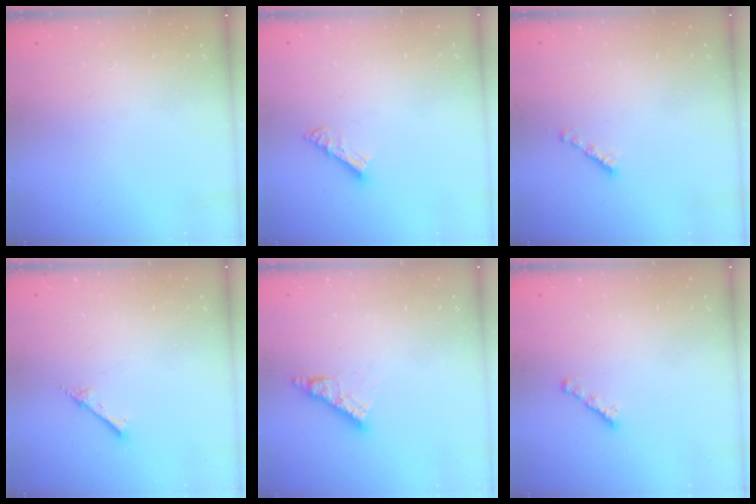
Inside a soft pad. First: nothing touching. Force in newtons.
{"total": 5.4, "press": 5.4, "slide": 0.2}
{"total": 2.1, "press": 2.1, "slide": 0.3}
{"total": 2.2, "press": 2.2, "slide": 0.3}
{"total": 7.5, "press": 7.5, "slide": 0.5}
{"total": 1.7, "press": 1.6, "slide": 0.5}